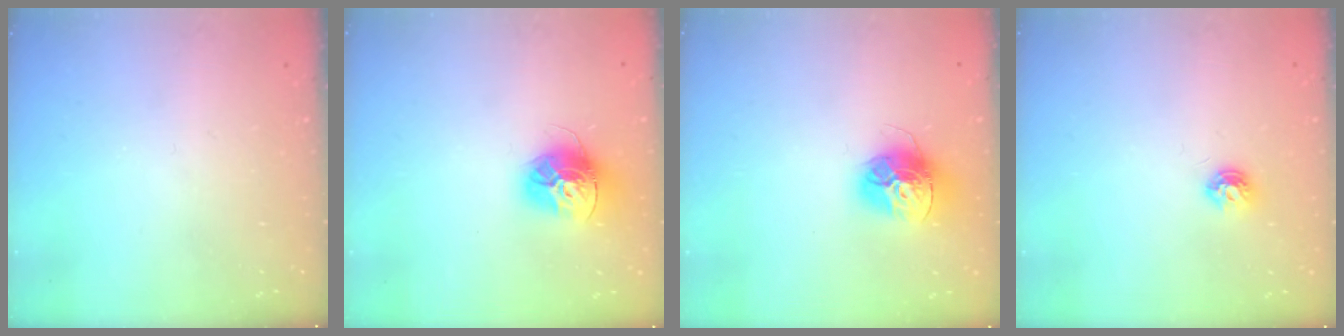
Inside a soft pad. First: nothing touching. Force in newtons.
{"total": 14.0, "press": 14.0, "slide": 1.3}
{"total": 14.4, "press": 14.3, "slide": 1.5}
{"total": 5.8, "press": 5.8, "slide": 0.8}